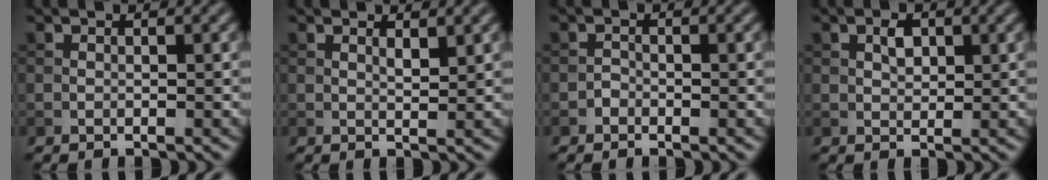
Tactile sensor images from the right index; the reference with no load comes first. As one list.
[{"total": 1.0, "force": [0.8, 0.1, 0.7], "torque": [-0.014, -0.002, 0.014]}, {"total": 0.7, "force": [-0.5, 0.5, 0.1], "torque": [0.001, 0.001, -0.010]}, {"total": 1.7, "force": [0.6, 1.1, 1.2], "torque": [-0.020, 0.001, 0.010]}]